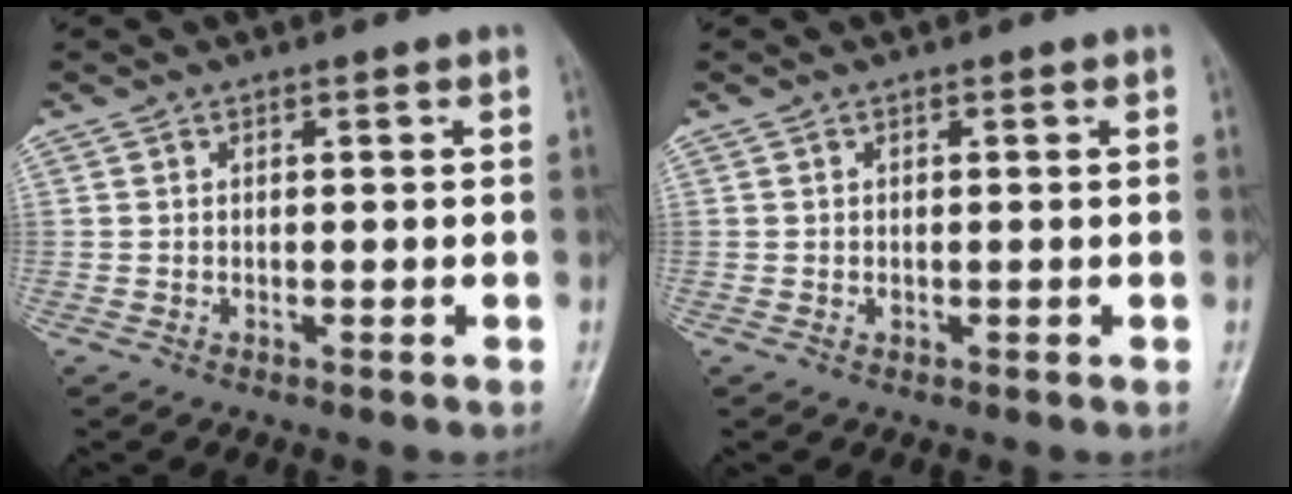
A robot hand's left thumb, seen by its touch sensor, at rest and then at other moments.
{"total": 0.6, "force": [0.0, 0.5, 0.3], "torque": [-0.001, 0.001, -0.002]}